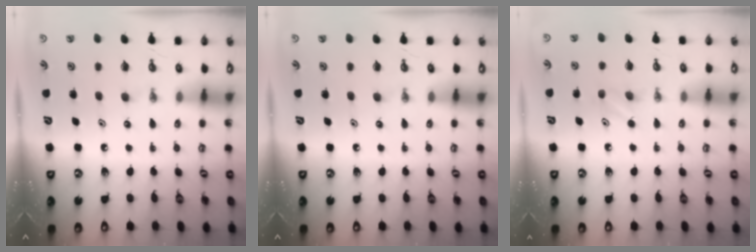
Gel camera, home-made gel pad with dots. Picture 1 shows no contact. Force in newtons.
{"total": 0.0}
{"total": 3.8, "press": 3.7, "slide": 0.5}